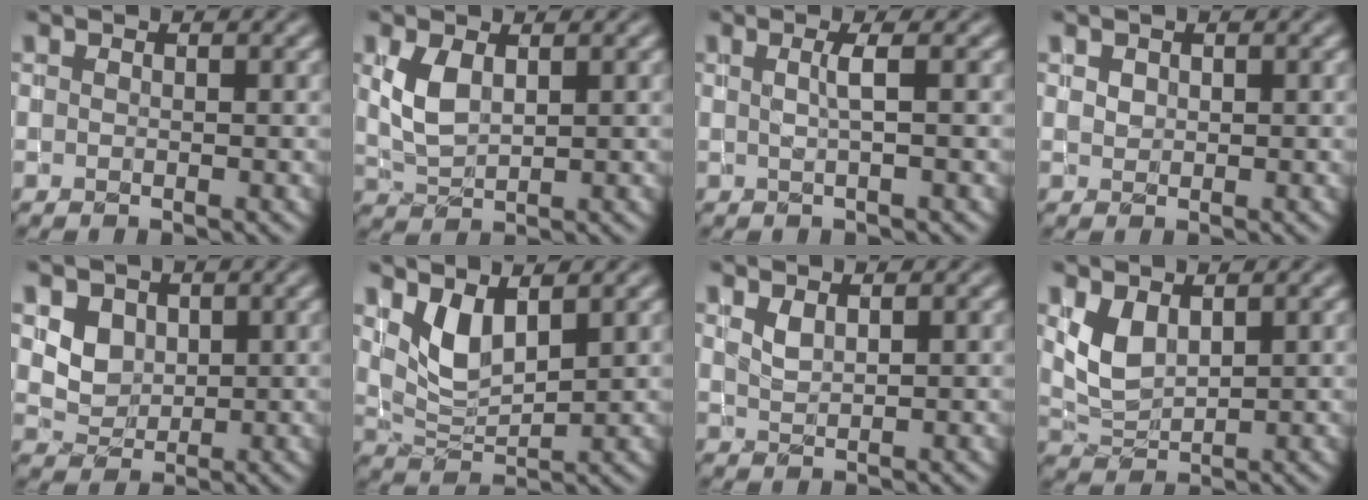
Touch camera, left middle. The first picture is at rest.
{"total": 3.0, "force": [0.8, 1.7, 2.3], "torque": [-0.060, 0.001, 0.023]}
{"total": 1.6, "force": [-0.1, 0.3, 1.6], "torque": [-0.027, -0.002, -0.005]}
{"total": 0.5, "force": [0.3, 0.5, 0.1], "torque": [-0.003, -0.001, 0.010]}
{"total": 2.7, "force": [1.0, 2.2, 1.1], "torque": [-0.031, -0.014, 0.031]}
{"total": 3.7, "force": [1.7, 1.7, 2.8], "torque": [-0.066, -0.010, 0.040]}
{"total": 0.9, "force": [0.6, 0.3, 0.6], "torque": [-0.017, -0.003, 0.017]}
{"total": 2.7, "force": [1.1, 1.6, 2.0], "torque": [-0.046, -0.005, 0.030]}